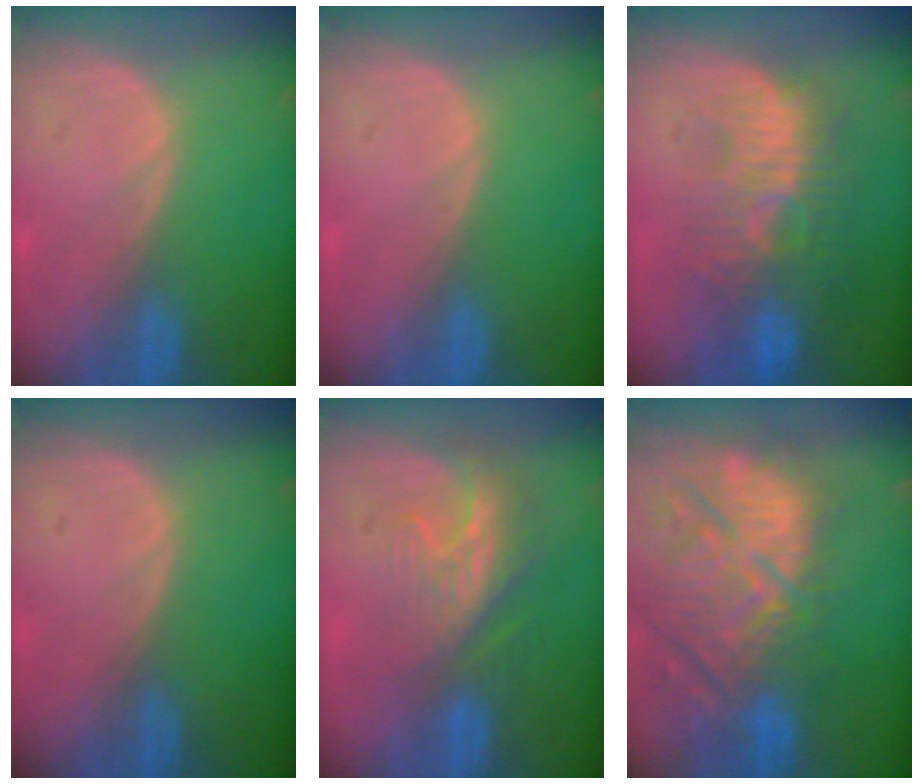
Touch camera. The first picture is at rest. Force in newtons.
{"total": 0.0}
{"total": 10.5, "press": 9.5, "slide": 4.5}
{"total": 0.0}
{"total": 8.6, "press": 7.3, "slide": 4.6}
{"total": 14.9, "press": 12.9, "slide": 7.4}